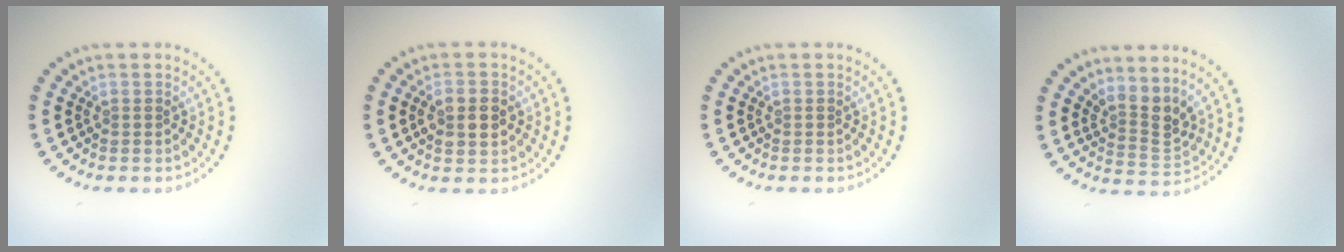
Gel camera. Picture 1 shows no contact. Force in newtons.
{"total": 2.7, "press": 2.7, "slide": 0.1}
{"total": 0.0}
{"total": 2.9, "press": 2.1, "slide": 2.0}